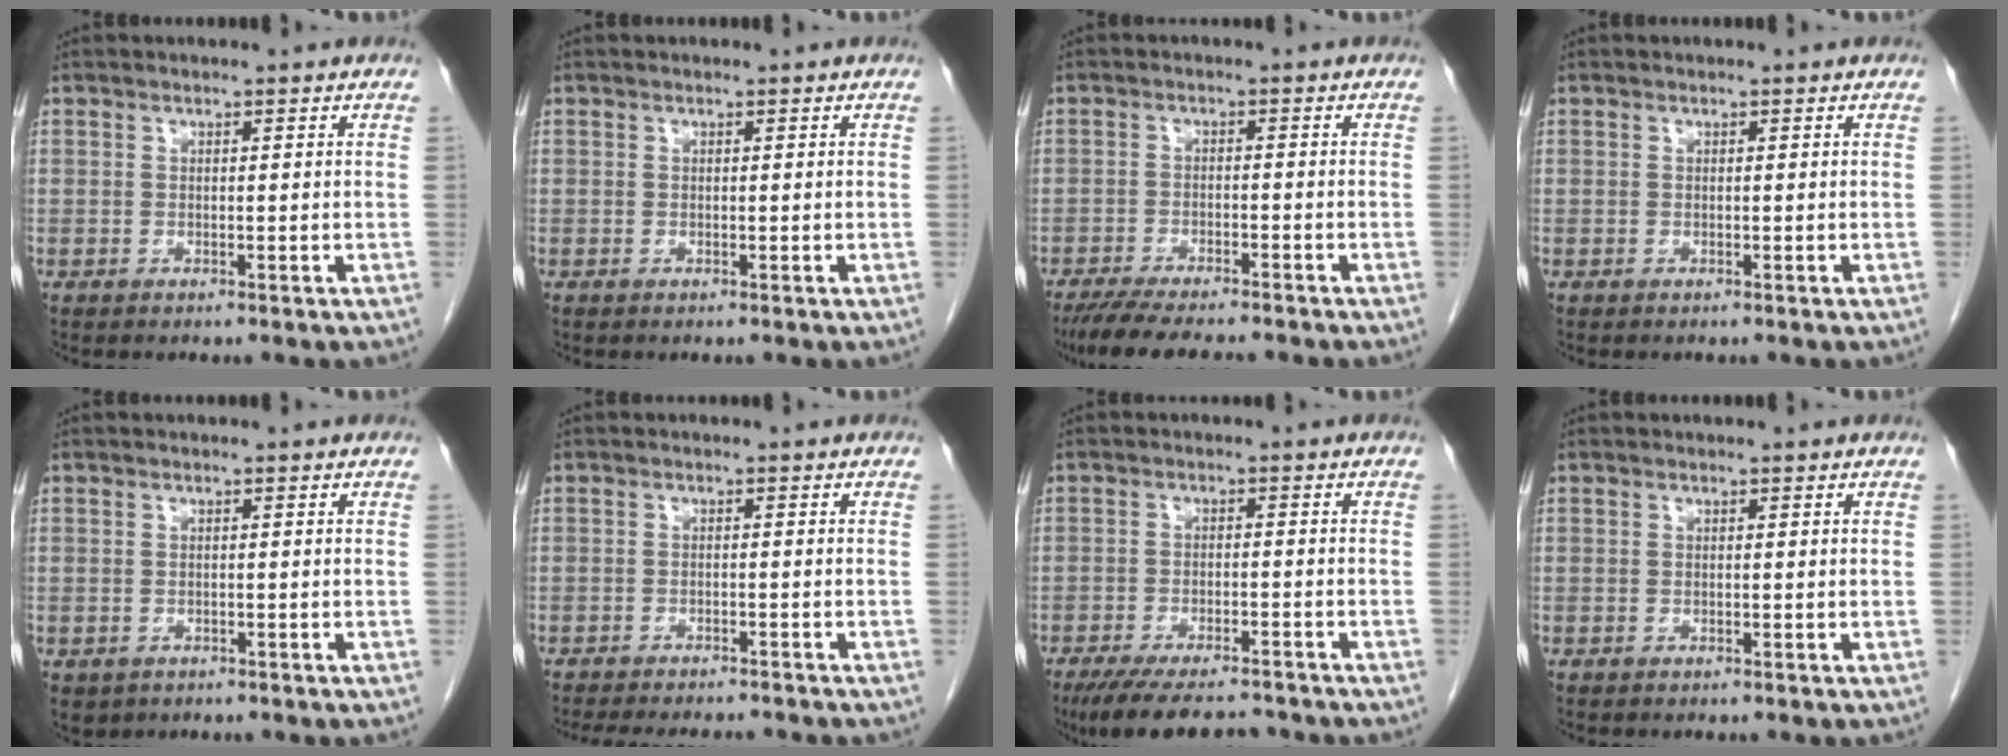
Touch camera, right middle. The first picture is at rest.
{"total": 0.0}
{"total": 10.4, "force": [-9.1, 1.4, 4.8], "torque": [-0.071, -0.016, -0.139]}
{"total": 0.0}
{"total": 2.3, "force": [-1.2, 1.9, 0.5], "torque": [-0.010, 0.001, -0.009]}
{"total": 11.1, "force": [-10.1, 2.2, 4.1], "torque": [-0.068, -0.006, -0.133]}
{"total": 11.6, "force": [-10.2, 2.4, 4.9], "torque": [-0.079, -0.008, -0.147]}
{"total": 0.0}